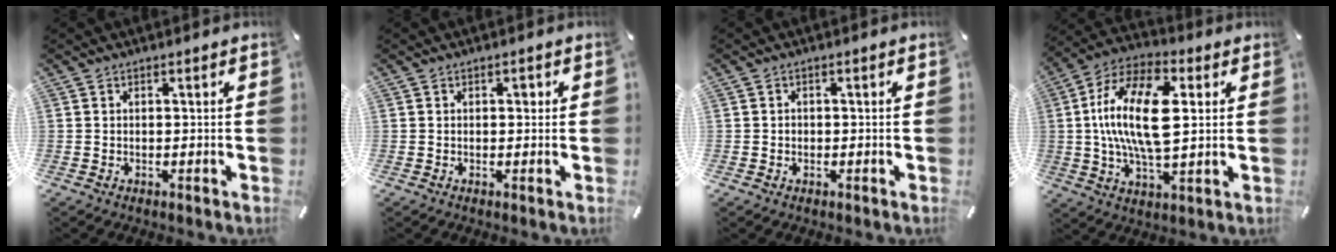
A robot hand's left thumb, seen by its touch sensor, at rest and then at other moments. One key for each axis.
{"total": 1.2, "fx": 0.2, "fy": 0.9, "fz": 0.7, "tx": -0.006, "ty": 0.005, "tz": -0.001}
{"total": 1.1, "fx": -0.4, "fy": 0.9, "fz": 0.3, "tx": -0.007, "ty": 0.004, "tz": -0.009}
{"total": 18.7, "fx": 2.4, "fy": 8.9, "fz": 16.2, "tx": -0.340, "ty": -0.002, "tz": 0.035}